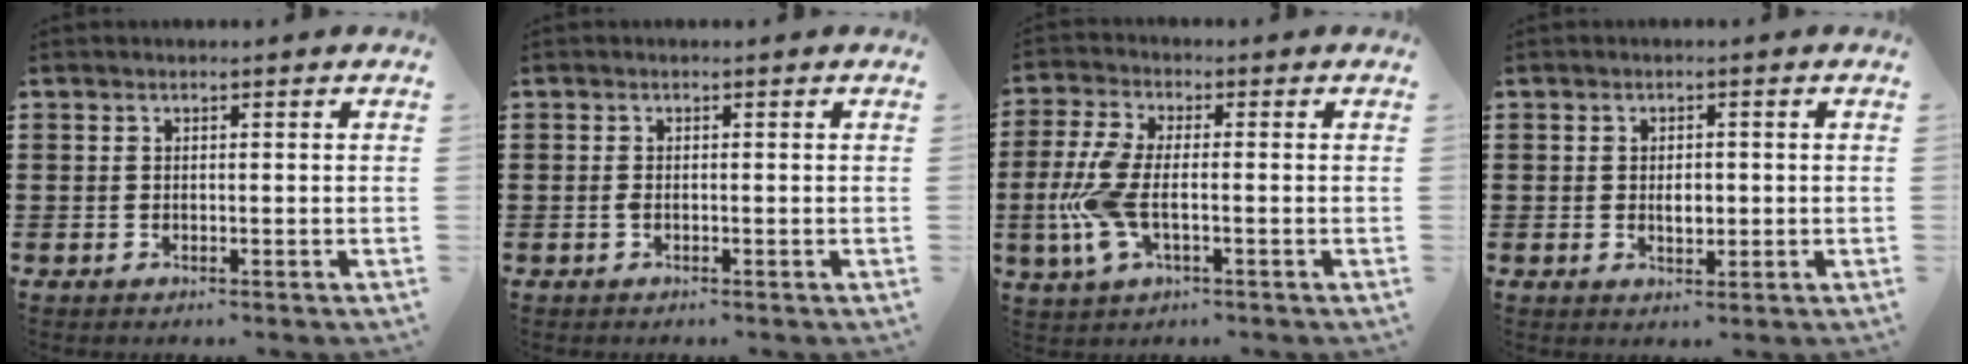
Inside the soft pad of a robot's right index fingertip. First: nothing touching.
{"total": 0.6, "force": [-0.3, 0.2, 0.5], "torque": [-0.012, -0.004, -0.004]}
{"total": 7.6, "force": [-1.4, 3.4, 6.6], "torque": [-0.172, -0.015, -0.034]}
{"total": 2.4, "force": [-0.1, 1.2, 2.1], "torque": [-0.041, 0.004, -0.001]}